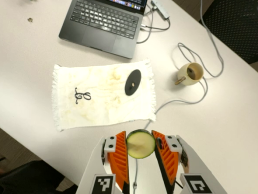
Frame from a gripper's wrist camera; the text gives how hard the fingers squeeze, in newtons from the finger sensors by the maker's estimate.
{"total": 10.2, "left": 10.1, "right": 10.3}